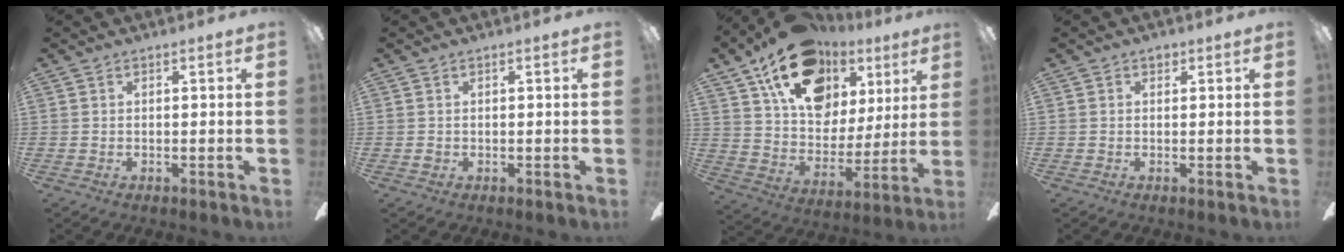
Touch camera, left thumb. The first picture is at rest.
{"total": 0.7, "force": [0.2, 0.6, 0.2], "torque": [-0.005, 0.004, 0.003]}
{"total": 20.5, "force": [12.7, 12.7, 9.8], "torque": [-0.173, -0.062, 0.235]}
{"total": 1.4, "force": [0.8, 1.0, 0.4], "torque": [0.000, 0.000, 0.013]}